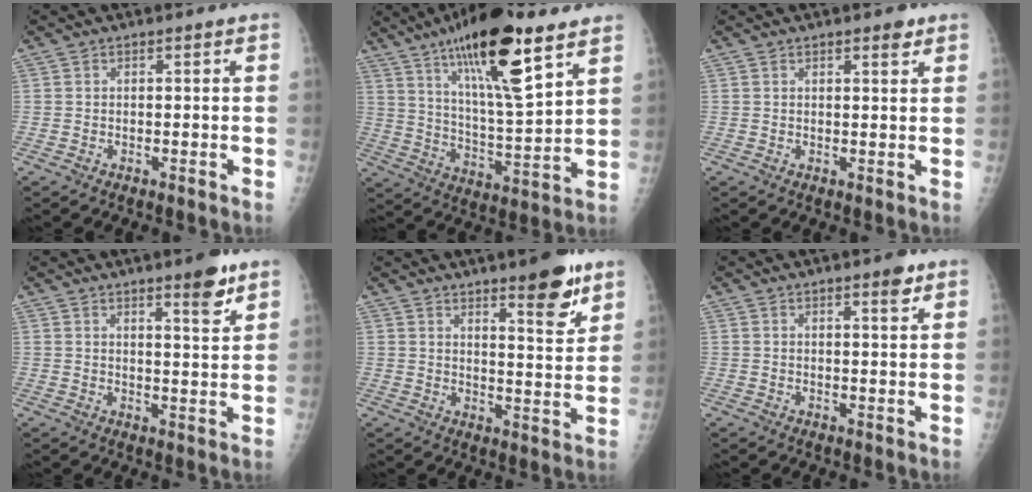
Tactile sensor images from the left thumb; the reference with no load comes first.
{"total": 20.0, "force": [11.7, 4.5, 15.5], "torque": [-0.246, -0.053, 0.202]}
{"total": 2.2, "force": [1.5, 0.7, 1.5], "torque": [-0.011, -0.008, 0.020]}
{"total": 6.4, "force": [4.3, 1.1, 4.6], "torque": [-0.054, -0.029, 0.059]}
{"total": 10.1, "force": [6.6, 2.4, 7.3], "torque": [-0.082, -0.045, 0.094]}
{"total": 3.2, "force": [2.1, 0.7, 2.3], "torque": [-0.025, -0.013, 0.028]}